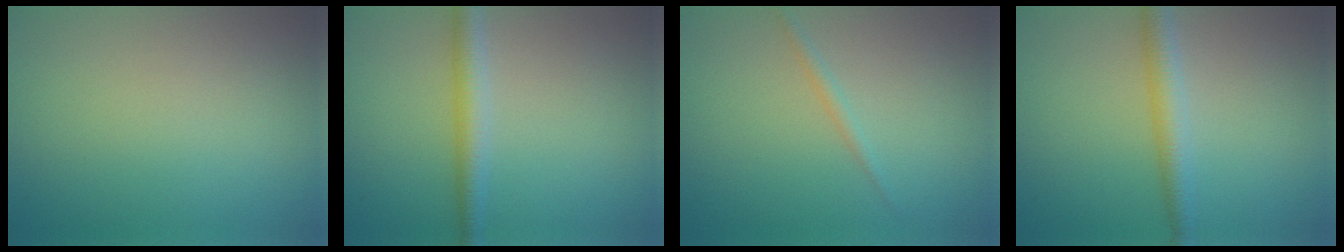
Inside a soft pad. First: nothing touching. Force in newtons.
{"total": 2.7, "press": 2.7, "slide": 0.0}
{"total": 0.9, "press": 0.9, "slide": 0.0}
{"total": 2.7, "press": 2.7, "slide": 0.1}